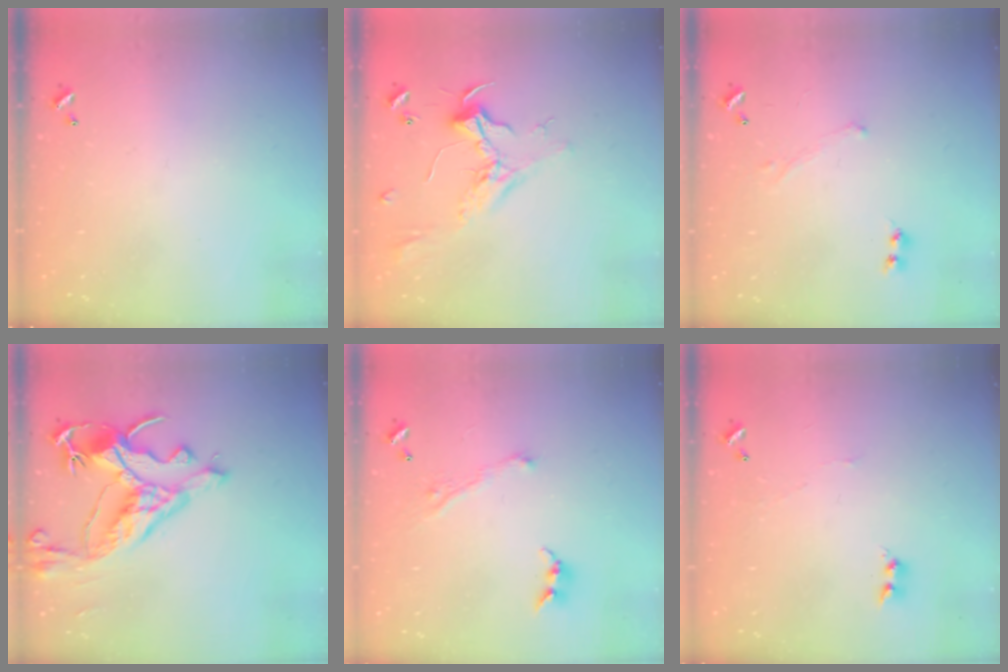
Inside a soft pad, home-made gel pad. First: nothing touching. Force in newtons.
{"total": 2.5, "press": 2.3, "slide": 0.8}
{"total": 0.7, "press": 0.7, "slide": 0.3}
{"total": 10.4, "press": 10.2, "slide": 2.1}
{"total": 2.8, "press": 2.8, "slide": 0.1}
{"total": 4.2, "press": 4.2, "slide": 0.5}